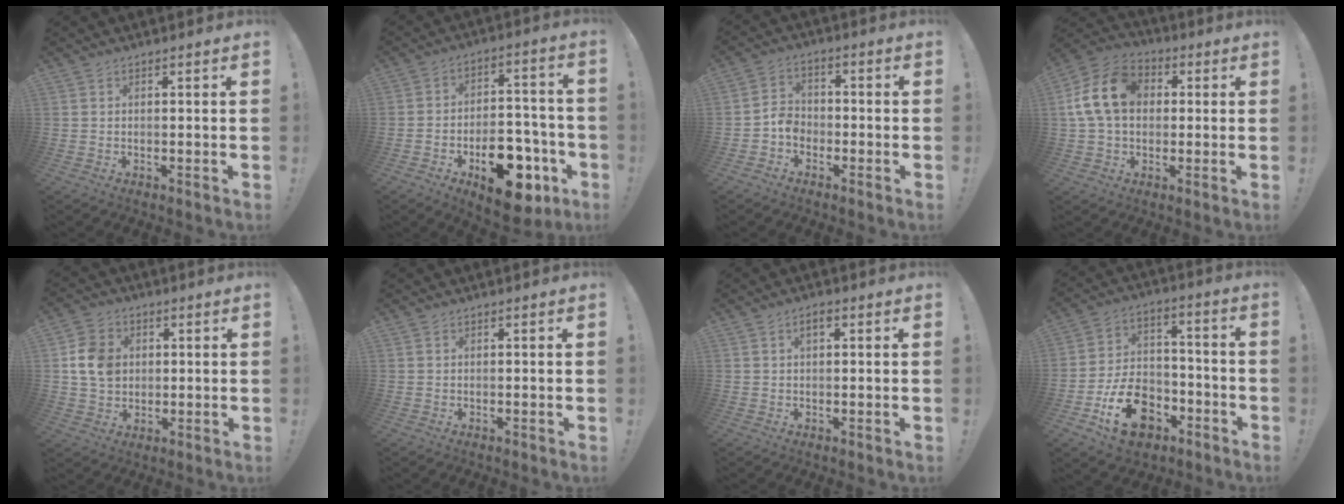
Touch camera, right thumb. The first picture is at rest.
{"total": 16.7, "force": [-8.5, 9.4, 10.9], "torque": [-0.130, 0.078, -0.121]}
{"total": 5.7, "force": [-3.3, 4.0, 2.2], "torque": [-0.041, 0.023, -0.059]}
{"total": 16.0, "force": [2.6, 12.1, 10.2], "torque": [-0.192, 0.013, 0.052]}
{"total": 10.2, "force": [1.6, 8.7, 5.1], "torque": [-0.081, 0.005, 0.034]}
{"total": 0.0}
{"total": 2.3, "force": [0.8, 1.0, 1.8], "torque": [-0.031, 0.004, 0.012]}
{"total": 17.6, "force": [-8.9, 11.7, 9.6], "torque": [-0.147, 0.070, -0.143]}